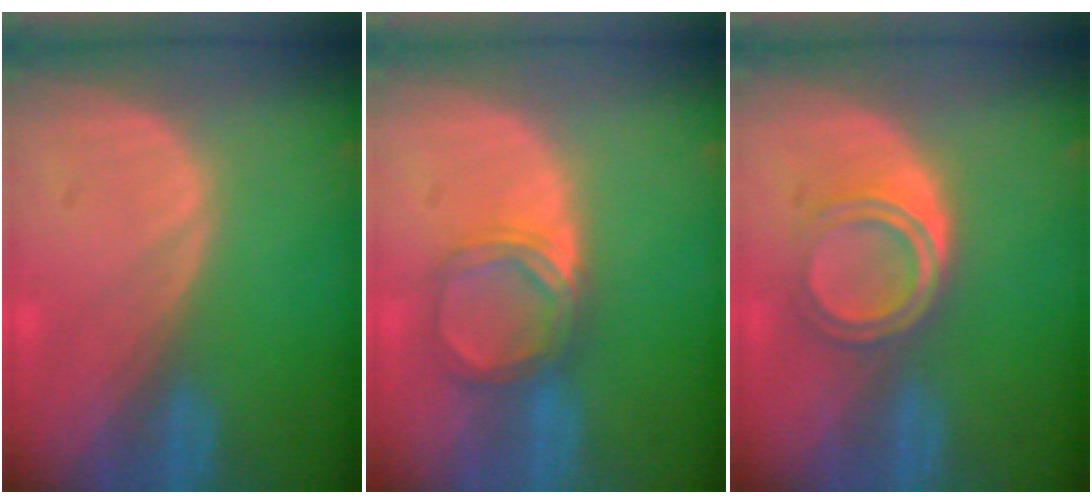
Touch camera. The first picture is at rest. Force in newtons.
{"total": 5.2, "press": 4.8, "slide": 1.9}
{"total": 5.3, "press": 4.5, "slide": 2.8}